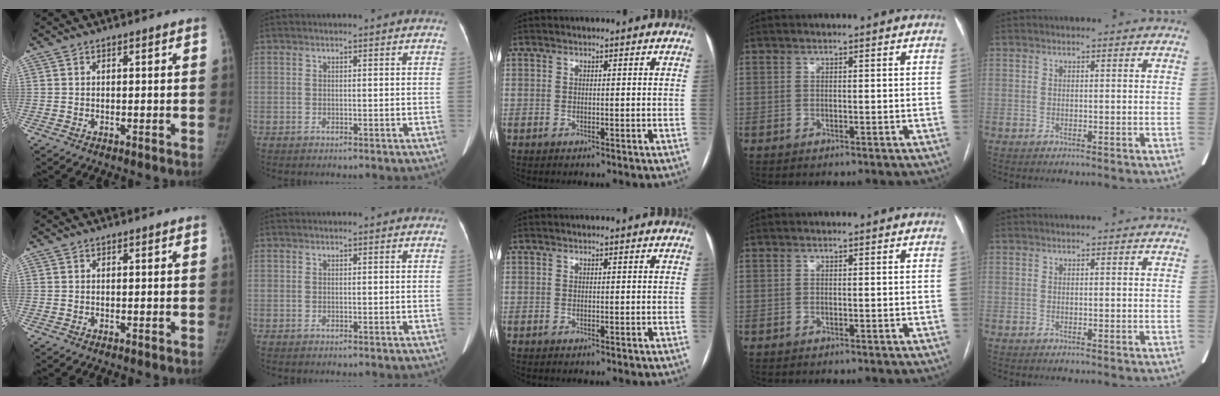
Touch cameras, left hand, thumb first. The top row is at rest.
{}